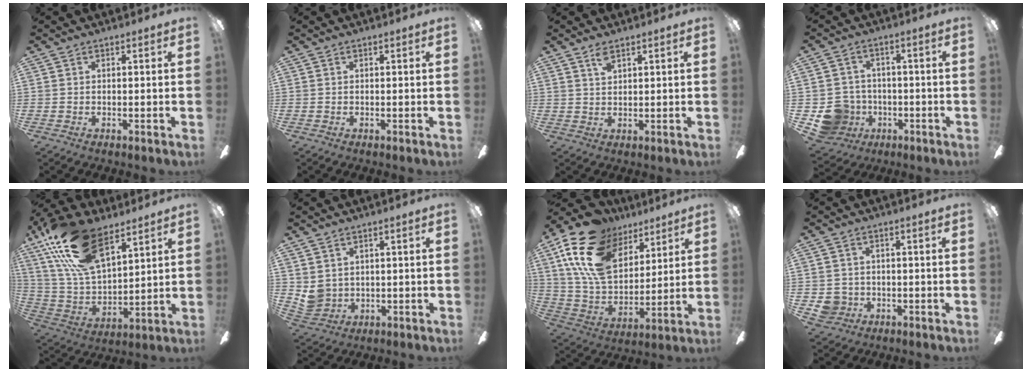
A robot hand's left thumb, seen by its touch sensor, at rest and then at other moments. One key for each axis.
{"total": 0.0}
{"total": 3.1, "fx": 2.2, "fy": 1.1, "fz": 1.9, "tx": -0.044, "ty": 0.002, "tz": 0.039}
{"total": 9.1, "fx": -3.2, "fy": 8.2, "fz": 2.2, "tx": -0.074, "ty": 0.026, "tz": -0.051}
{"total": 22.2, "fx": 13.5, "fy": 10.5, "fz": 14.2, "tx": -0.299, "ty": -0.054, "tz": 0.243}
{"total": 5.0, "fx": 2.2, "fy": 4.1, "fz": 1.7, "tx": -0.051, "ty": -0.005, "tz": 0.047}
{"total": 21.6, "fx": 11.8, "fy": 13.2, "fz": 12.4, "tx": -0.260, "ty": -0.047, "tz": 0.219}
{"total": 4.1, "fx": -0.7, "fy": 3.9, "fz": 0.9, "tx": -0.021, "ty": 0.006, "tz": -0.013}